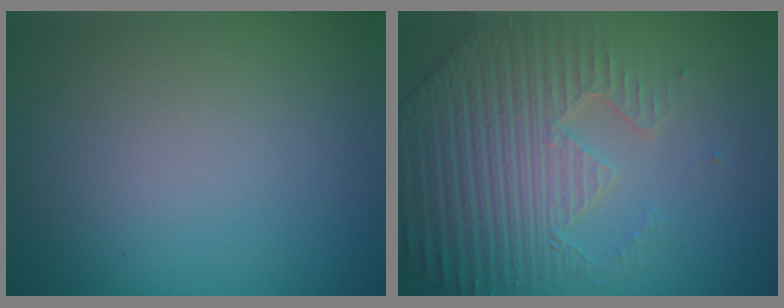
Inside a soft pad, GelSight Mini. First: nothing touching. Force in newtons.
{"total": 6.7, "press": 5.3, "slide": 4.2}